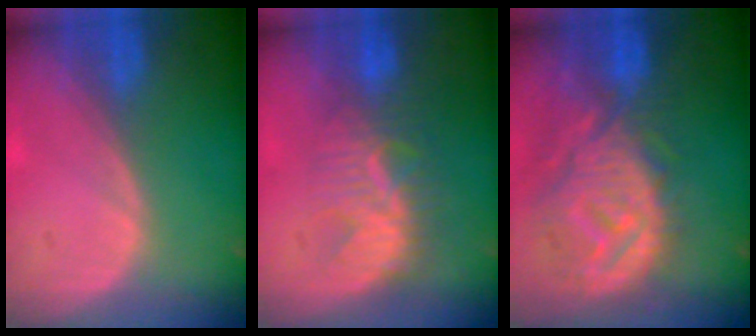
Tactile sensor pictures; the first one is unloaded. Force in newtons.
{"total": 8.1, "press": 7.9, "slide": 1.8}
{"total": 12.4, "press": 11.1, "slide": 5.7}